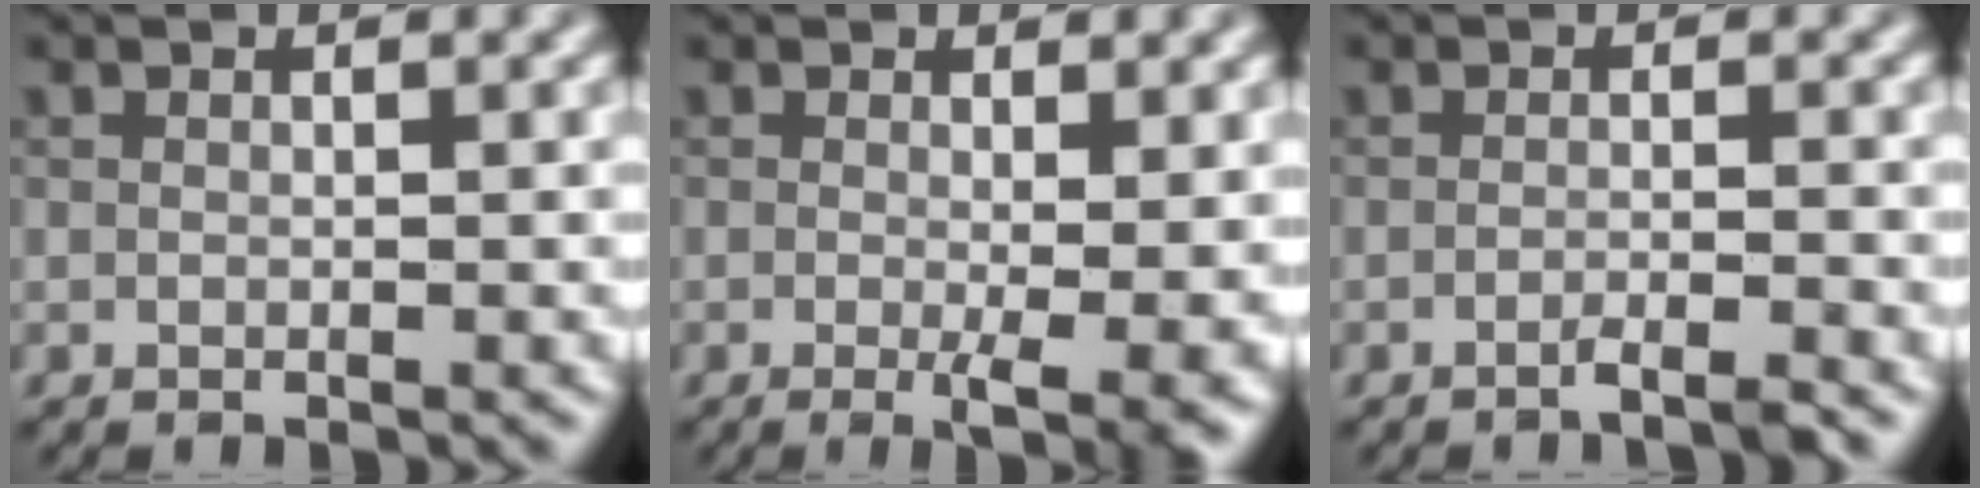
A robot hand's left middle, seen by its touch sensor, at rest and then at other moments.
{"total": 4.0, "force": [-0.4, 0.8, 3.8], "torque": [-0.059, -0.014, -0.005]}
{"total": 1.9, "force": [-1.4, 0.2, 1.3], "torque": [-0.013, -0.001, -0.033]}